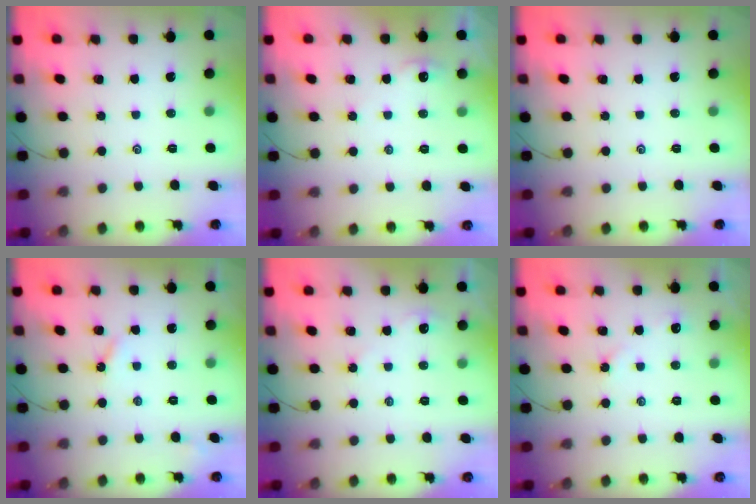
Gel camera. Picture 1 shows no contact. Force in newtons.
{"total": 2.6, "press": 2.6, "slide": 0.3}
{"total": 0.0}
{"total": 2.9, "press": 2.8, "slide": 0.3}
{"total": 2.3, "press": 2.3, "slide": 0.2}
{"total": 3.0, "press": 2.9, "slide": 0.4}